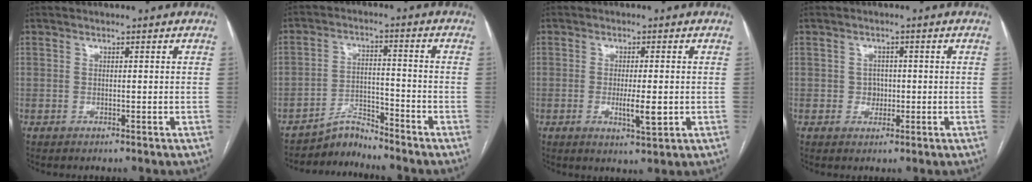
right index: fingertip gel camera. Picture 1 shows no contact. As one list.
[{"total": 4.6, "force": [-4.4, 0.3, -1.0], "torque": [0.022, 0.008, -0.076]}, {"total": 4.6, "force": [-0.8, 0.8, 4.4], "torque": [-0.080, -0.008, -0.010]}, {"total": 2.2, "force": [-0.3, 1.9, 0.9], "torque": [-0.008, 0.005, -0.003]}]